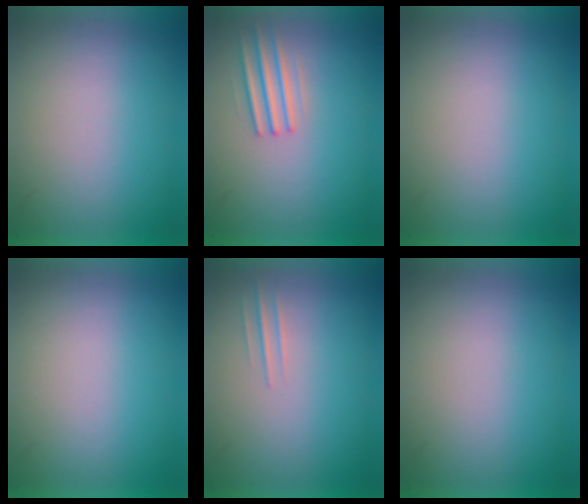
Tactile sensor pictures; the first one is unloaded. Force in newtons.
{"total": 2.4}
{"total": 0.0}
{"total": 0.0}
{"total": 1.2}
{"total": 0.0}